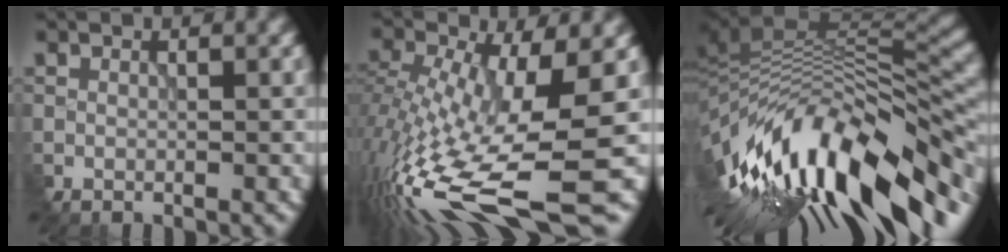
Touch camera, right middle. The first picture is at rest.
{"total": 14.2, "force": [-4.1, 4.3, 12.9], "torque": [-0.270, -0.010, -0.067]}
{"total": 14.5, "force": [-5.9, 5.6, 12.0], "torque": [-0.210, 0.012, -0.095]}